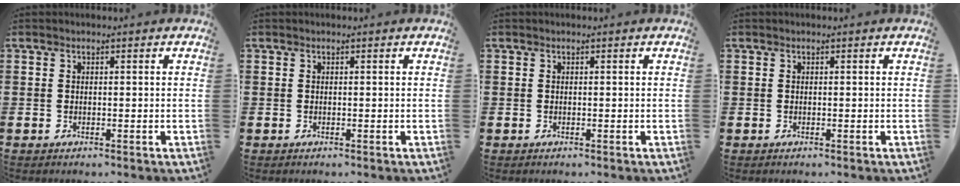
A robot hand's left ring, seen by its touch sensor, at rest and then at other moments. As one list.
[{"total": 0.0}, {"total": 0.0}, {"total": 0.0}]